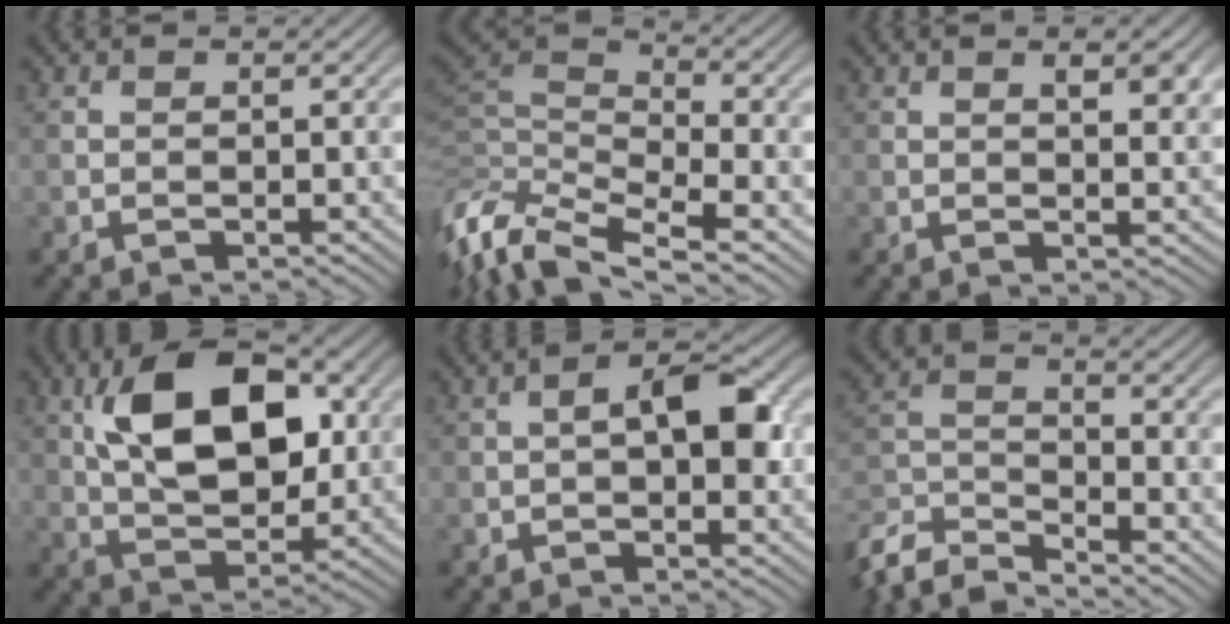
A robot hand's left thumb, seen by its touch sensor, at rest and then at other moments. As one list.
[{"total": 10.4, "force": [-4.4, 4.6, 8.2], "torque": [-0.188, 0.001, -0.103]}, {"total": 3.9, "force": [1.7, 1.3, 3.3], "torque": [-0.055, -0.003, 0.030]}, {"total": 12.8, "force": [3.3, 7.1, 10.1], "torque": [-0.177, 0.009, 0.055]}, {"total": 5.9, "force": [0.3, 2.7, 5.2], "torque": [-0.074, 0.011, -0.001]}, {"total": 7.7, "force": [-6.4, 2.0, 3.7], "torque": [-0.086, -0.015, -0.136]}]